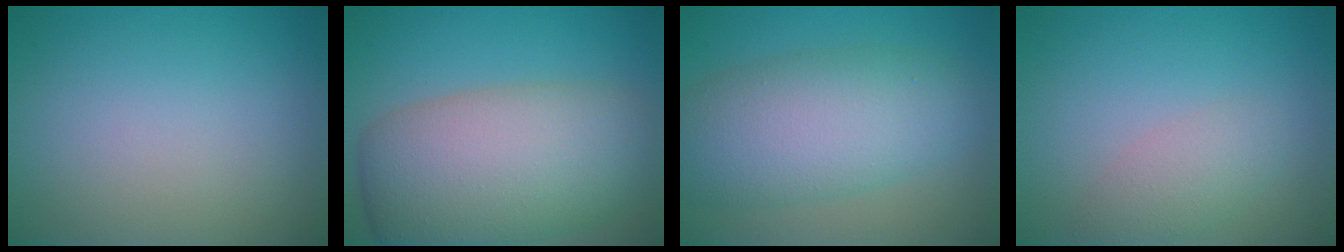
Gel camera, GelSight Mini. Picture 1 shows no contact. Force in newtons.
{"total": 10.5, "press": 10.5, "slide": 0.7}
{"total": 8.1, "press": 8.1, "slide": 0.2}
{"total": 2.3, "press": 2.3, "slide": 0.1}